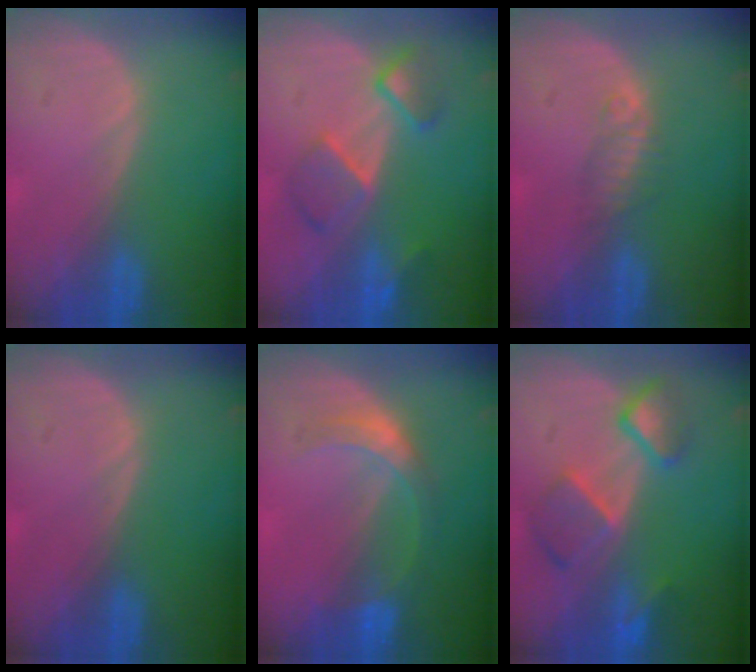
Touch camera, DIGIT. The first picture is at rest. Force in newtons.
{"total": 5.8, "press": 5.8, "slide": 0.2}
{"total": 2.2, "press": 1.9, "slide": 1.0}
{"total": 0.0}
{"total": 5.6, "press": 5.2, "slide": 2.1}
{"total": 7.3, "press": 6.6, "slide": 3.2}